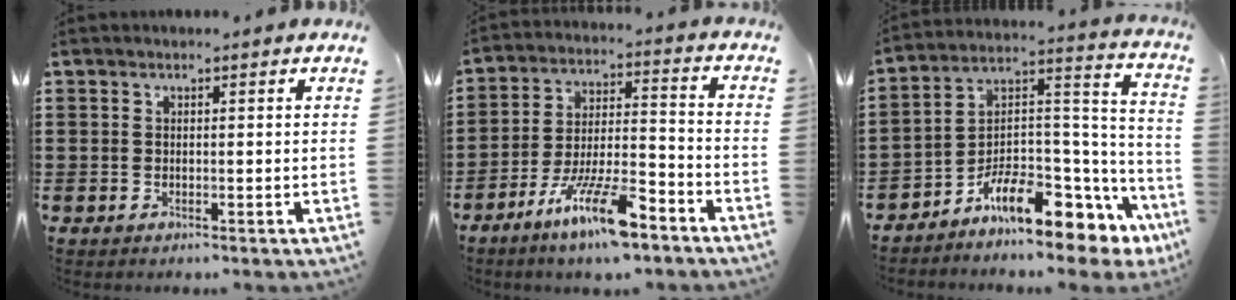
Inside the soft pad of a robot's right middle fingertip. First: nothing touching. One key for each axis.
{"total": 11.8, "fx": -8.1, "fy": 2.6, "fz": 8.2, "tx": -0.152, "ty": 0.017, "tz": -0.151}
{"total": 9.3, "fx": -7.1, "fy": 3.0, "fz": 5.1, "tx": -0.100, "ty": -0.003, "tz": -0.142}